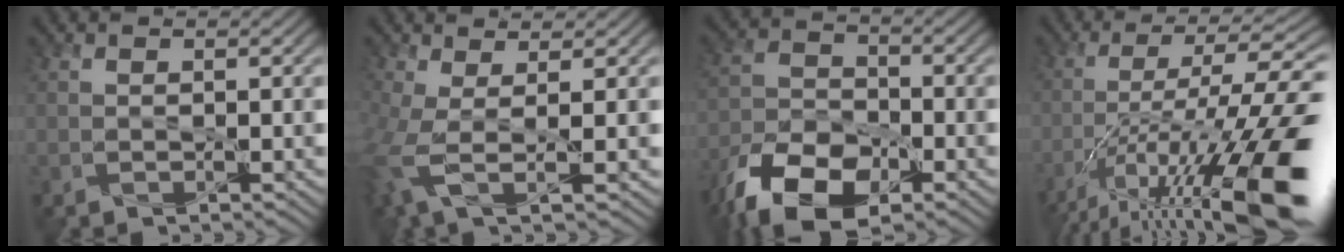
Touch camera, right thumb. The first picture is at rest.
{"total": 6.1, "force": [-0.2, 2.0, 5.8], "torque": [-0.132, -0.011, -0.008]}
{"total": 12.6, "force": [-7.9, 6.2, 7.6], "torque": [-0.161, -0.016, -0.156]}
{"total": 18.6, "force": [-9.2, 5.1, 15.3], "torque": [-0.248, -0.008, -0.160]}